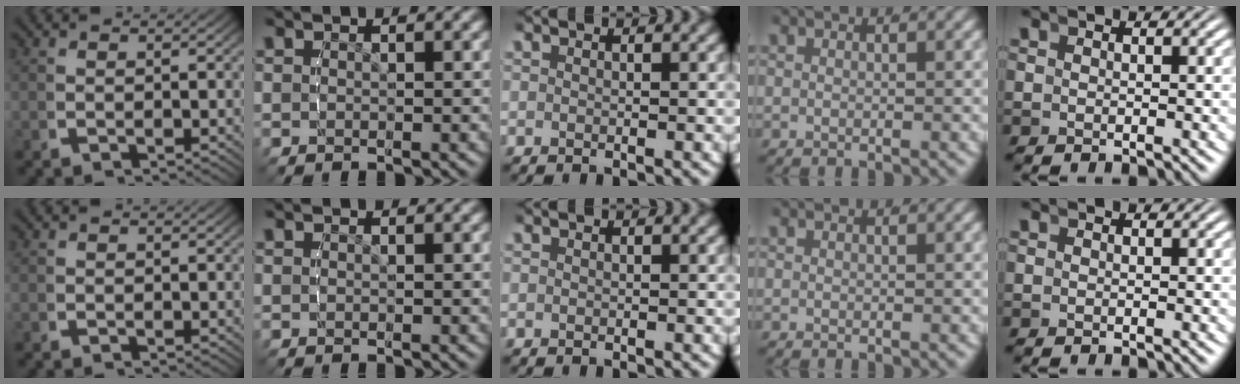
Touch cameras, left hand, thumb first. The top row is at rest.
{}